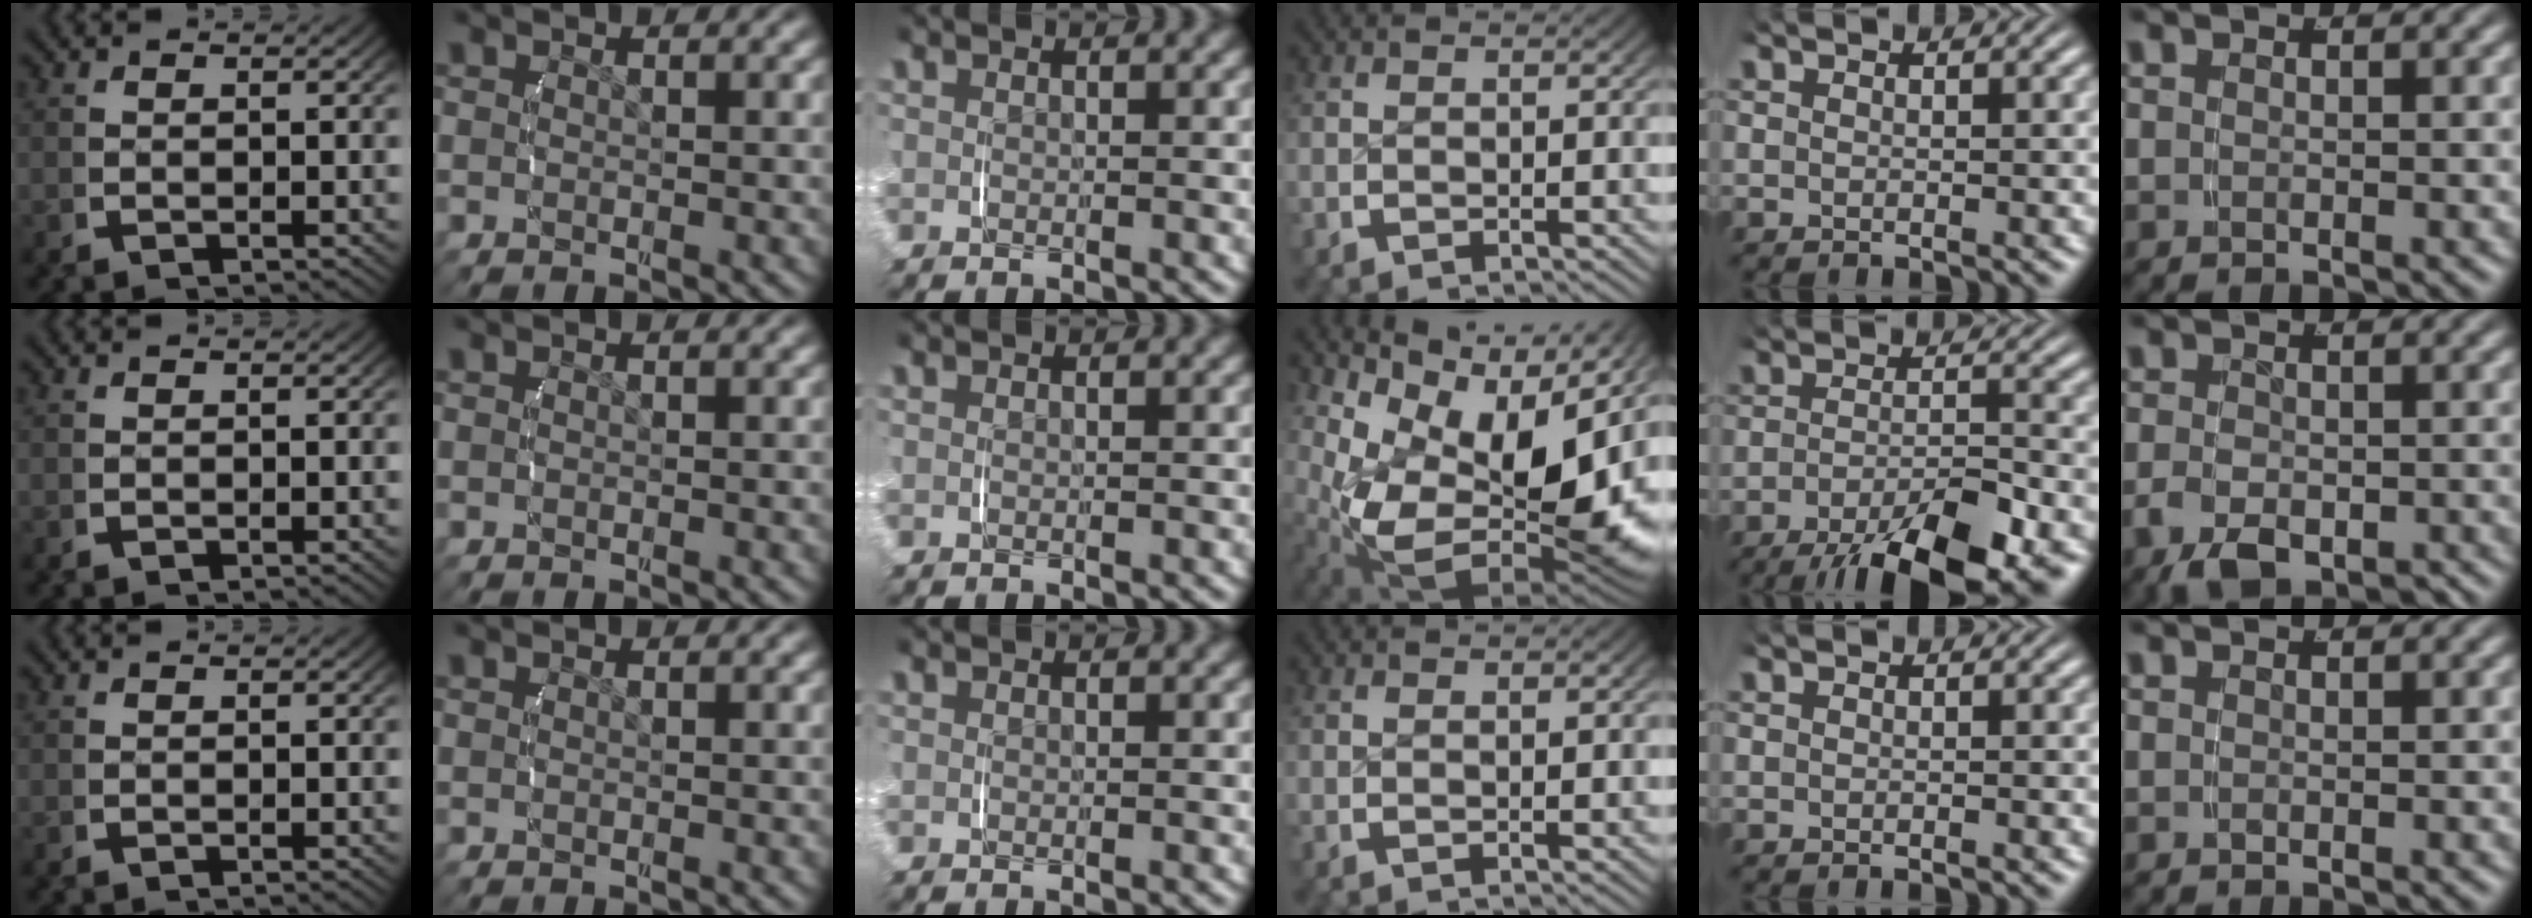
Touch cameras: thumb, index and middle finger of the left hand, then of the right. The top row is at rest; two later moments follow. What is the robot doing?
{"motion": "lift_and_place", "object": "ethernet cable"}